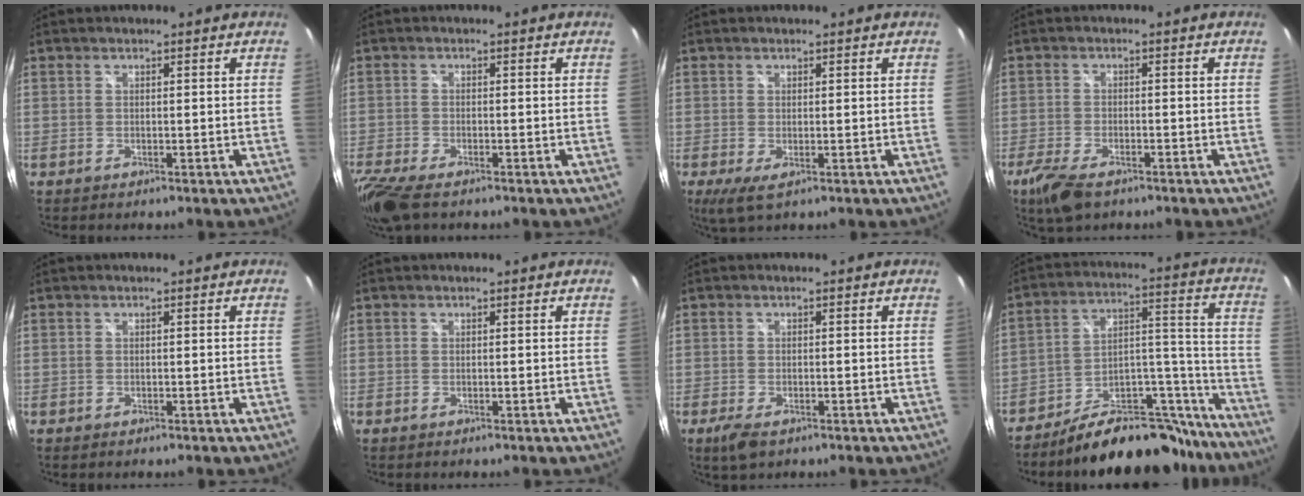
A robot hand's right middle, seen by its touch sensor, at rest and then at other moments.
{"total": 8.4, "force": [-6.2, 2.6, 4.9], "torque": [-0.127, -0.040, -0.121]}
{"total": 2.9, "force": [-0.5, 0.7, 2.8], "torque": [-0.051, -0.010, -0.004]}
{"total": 7.1, "force": [-4.9, 2.8, 4.3], "torque": [-0.115, -0.023, -0.093]}
{"total": 0.0}
{"total": 0.0}
{"total": 3.8, "force": [-2.3, 1.6, 2.5], "torque": [-0.058, -0.013, -0.040]}
{"total": 21.4, "force": [-18.4, 7.8, 7.6], "torque": [-0.087, 0.075, -0.256]}